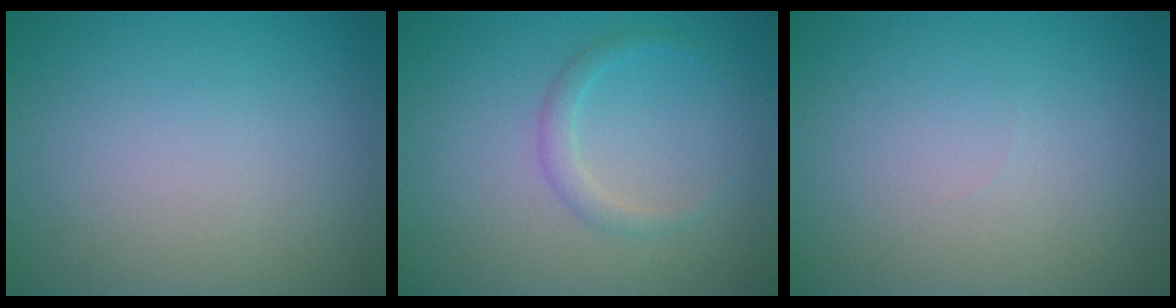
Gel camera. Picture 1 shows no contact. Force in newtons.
{"total": 1.5, "press": 1.5, "slide": 0.1}
{"total": 0.0}